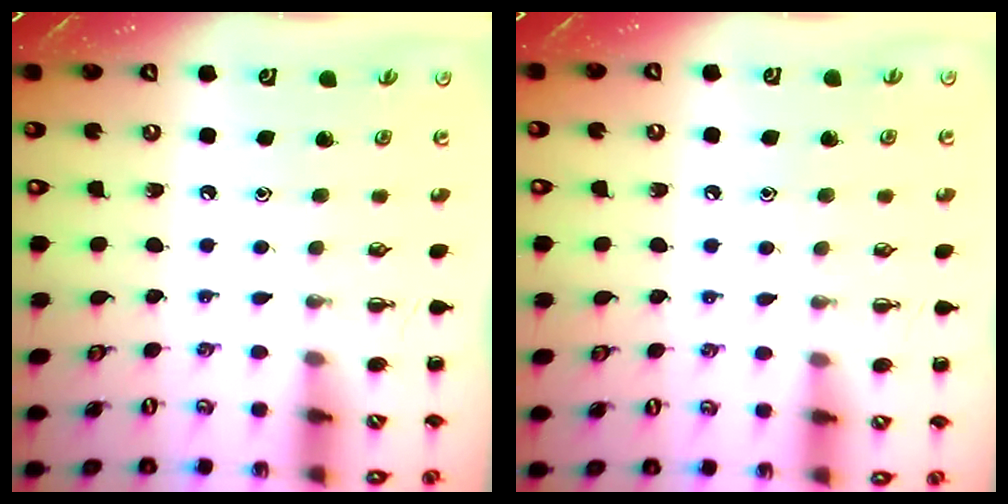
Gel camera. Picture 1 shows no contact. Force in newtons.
{"total": 5.1, "press": 4.9, "slide": 1.4}